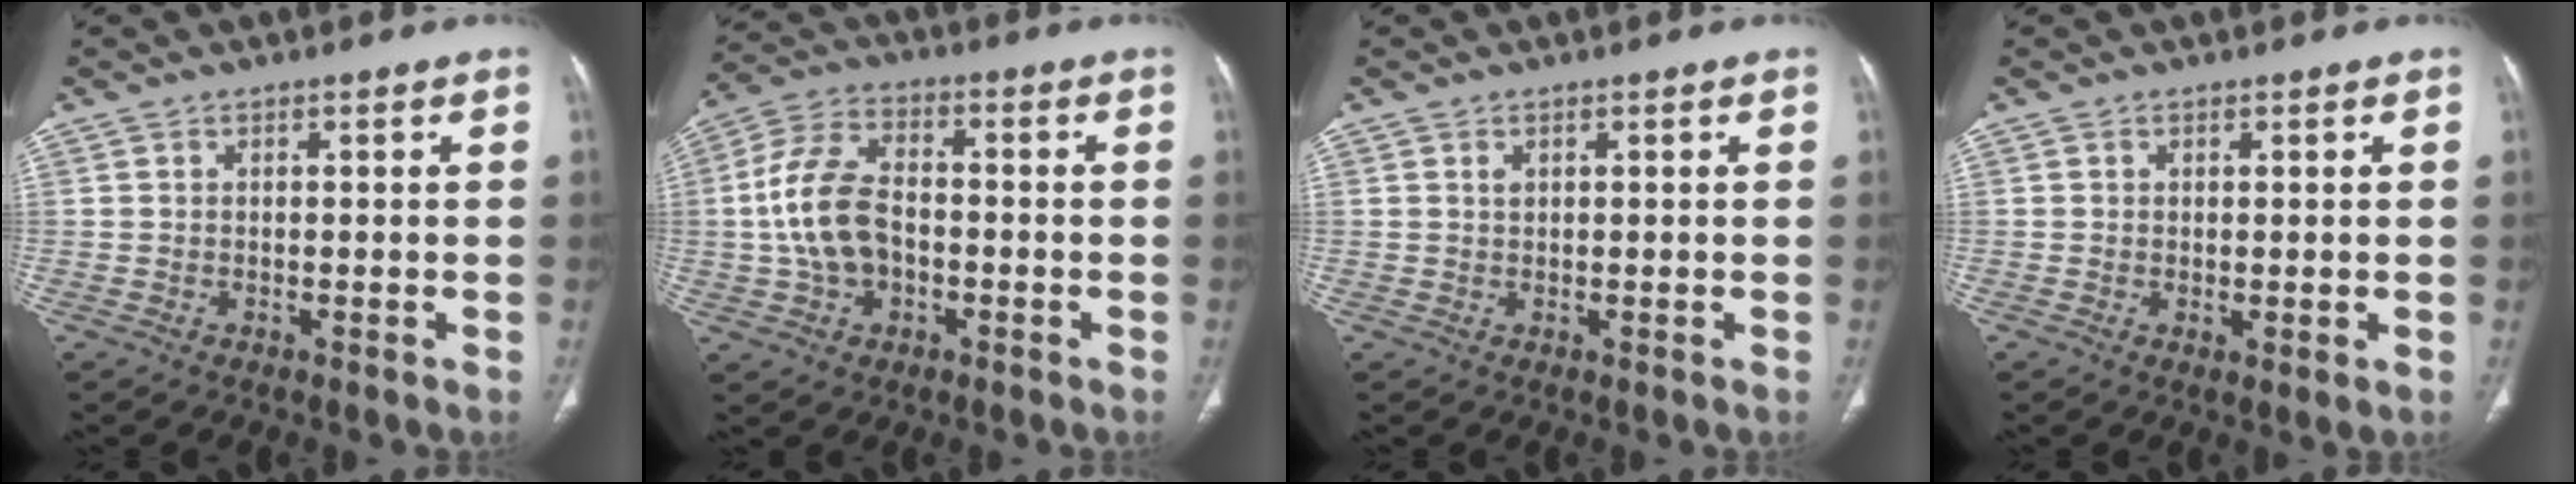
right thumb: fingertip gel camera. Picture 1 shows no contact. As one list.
[{"total": 12.1, "force": [-1.2, 7.9, 9.1], "torque": [-0.175, 0.029, -0.027]}, {"total": 1.0, "force": [0.5, 0.6, 0.6], "torque": [-0.010, 0.000, 0.011]}, {"total": 1.8, "force": [0.0, 0.6, 1.7], "torque": [-0.033, -0.010, 0.002]}]